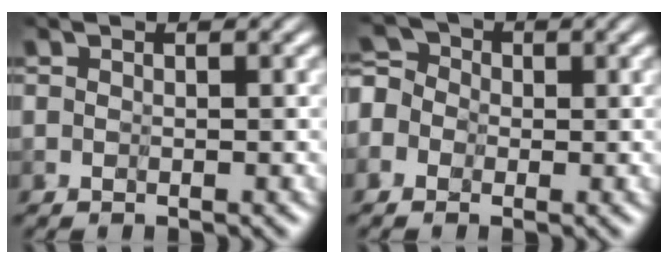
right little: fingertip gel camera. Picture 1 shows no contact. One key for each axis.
{"total": 2.8, "fx": -0.5, "fy": 2.6, "fz": 0.7, "tx": -0.030, "ty": 0.014, "tz": -0.037}